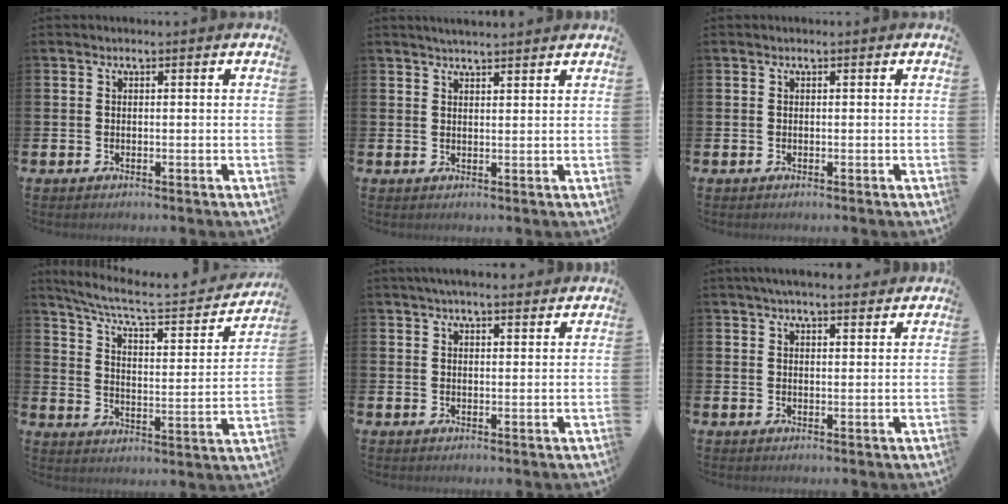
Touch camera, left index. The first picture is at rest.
{"total": 2.7, "force": [2.7, 0.0, 0.4], "torque": [-0.005, -0.011, 0.047]}
{"total": 0.0}
{"total": 7.3, "force": [6.1, 1.7, 3.5], "torque": [-0.093, -0.043, 0.098]}
{"total": 3.3, "force": [3.1, 0.5, 1.2], "torque": [-0.023, -0.007, 0.055]}
{"total": 3.8, "force": [3.4, 0.6, 1.4], "torque": [-0.020, -0.011, 0.059]}